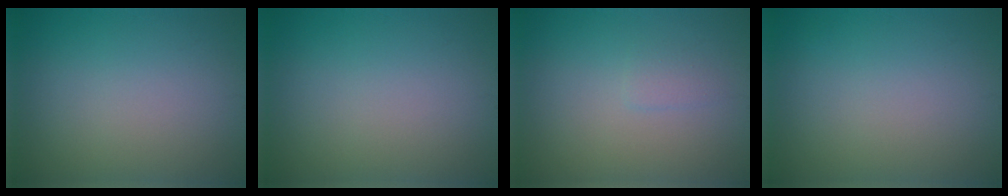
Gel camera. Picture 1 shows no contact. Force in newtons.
{"total": 0.0}
{"total": 0.9, "press": 0.9, "slide": 0.1}
{"total": 0.0}